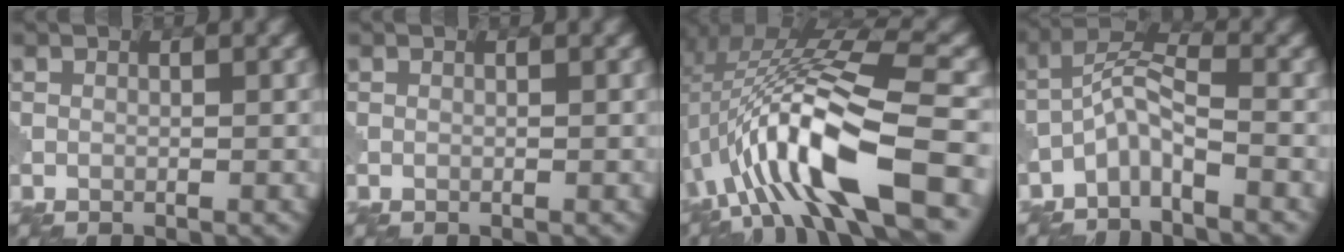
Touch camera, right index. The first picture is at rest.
{"total": 0.0}
{"total": 13.1, "force": [-2.3, 4.0, 12.3], "torque": [-0.226, 0.016, -0.040]}
{"total": 3.7, "force": [-2.5, 0.7, 2.6], "torque": [-0.051, 0.013, -0.059]}